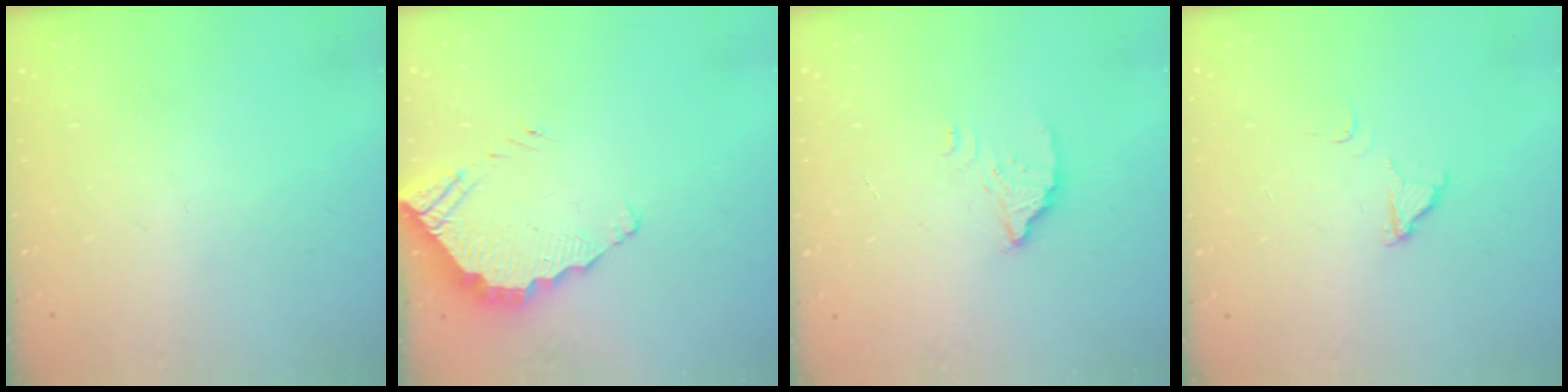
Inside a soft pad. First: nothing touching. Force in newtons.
{"total": 3.9, "press": 3.9, "slide": 0.2}
{"total": 2.9, "press": 2.9, "slide": 0.1}
{"total": 4.2, "press": 4.1, "slide": 0.3}